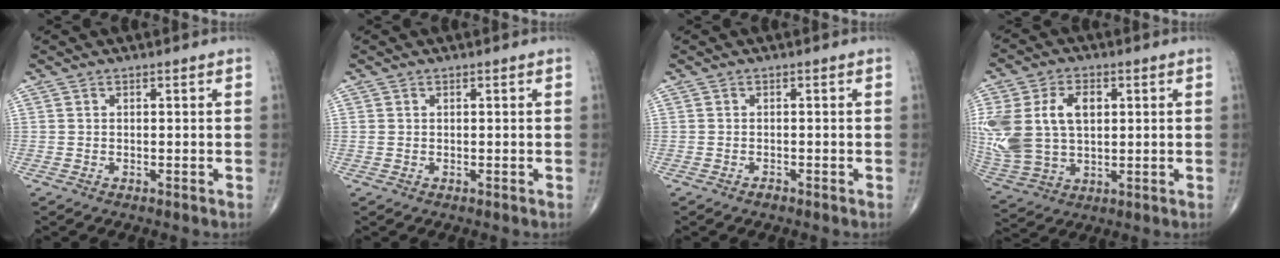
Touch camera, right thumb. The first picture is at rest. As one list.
[{"total": 0.6, "force": [0.1, 0.5, 0.3], "torque": [-0.005, 0.003, 0.004]}, {"total": 0.7, "force": [-0.6, 0.3, 0.2], "torque": [-0.005, 0.002, -0.012]}, {"total": 18.2, "force": [3.3, 12.1, 13.2], "torque": [-0.295, 0.006, 0.075]}]